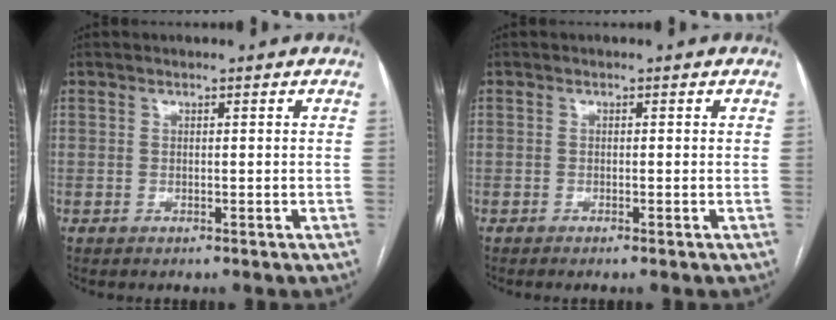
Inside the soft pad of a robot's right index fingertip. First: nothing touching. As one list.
[{"total": 0.6, "force": [-0.4, -0.1, 0.4], "torque": [-0.011, 0.001, -0.008]}]